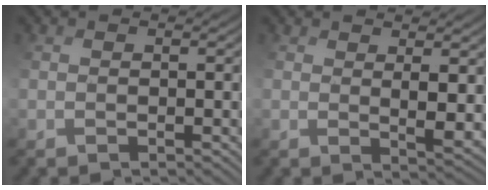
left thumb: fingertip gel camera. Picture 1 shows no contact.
{"total": 4.1, "force": [1.9, 1.3, 3.4], "torque": [-0.071, -0.005, 0.042]}